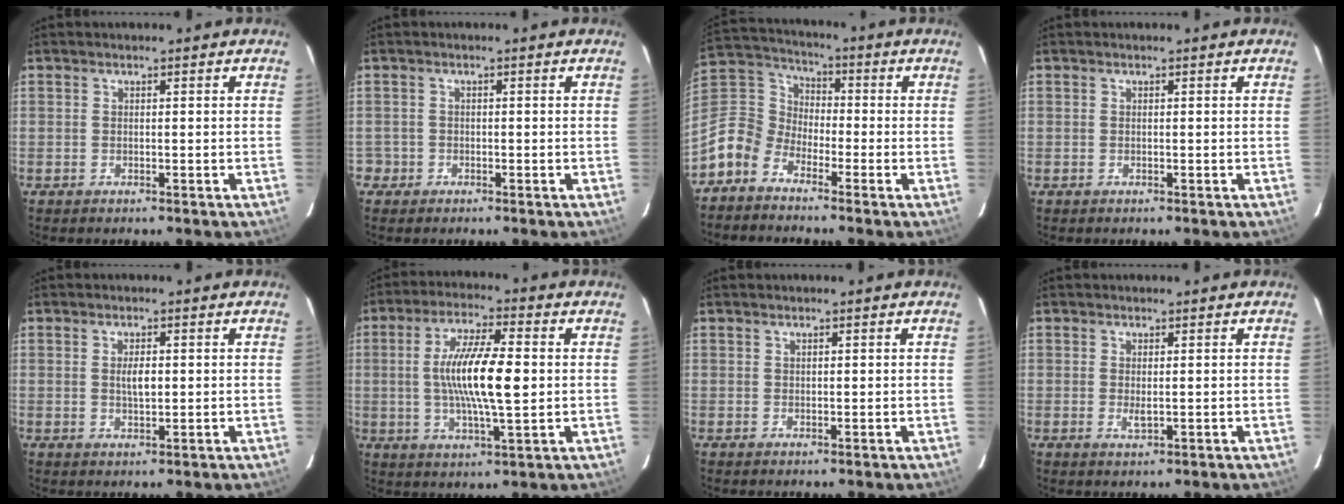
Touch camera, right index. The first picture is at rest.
{"total": 2.0, "force": [-0.9, 1.8, -0.2], "torque": [0.000, 0.011, -0.014]}
{"total": 9.7, "force": [-6.1, 7.0, 2.9], "torque": [-0.084, 0.031, -0.146]}
{"total": 0.0}
{"total": 3.0, "force": [0.3, 1.3, 2.7], "torque": [-0.046, 0.000, 0.006]}
{"total": 12.8, "force": [0.4, 2.7, 12.5], "torque": [-0.232, 0.002, 0.007]}
{"total": 0.5, "force": [0.4, 0.3, 0.3], "torque": [-0.005, 0.002, 0.007]}
{"total": 1.9, "force": [-0.1, 0.6, 1.8], "torque": [-0.035, -0.005, 0.001]}